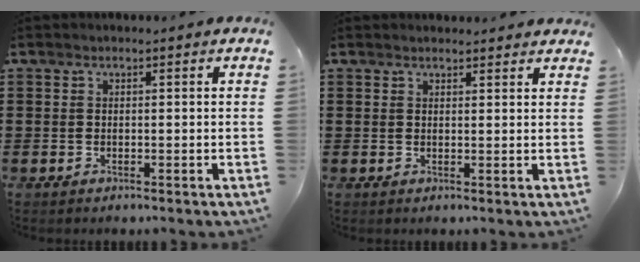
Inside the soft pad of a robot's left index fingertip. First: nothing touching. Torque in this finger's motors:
{"motor_torque": [1.50, -0.64, 0.12, 0.00]}